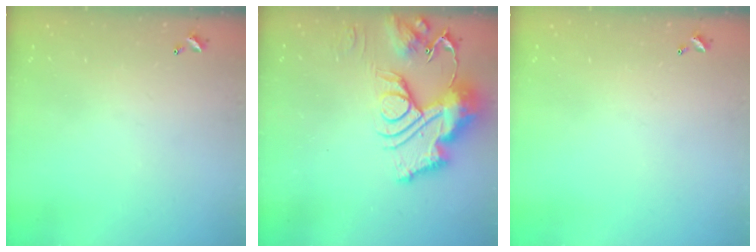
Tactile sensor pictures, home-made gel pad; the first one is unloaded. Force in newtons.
{"total": 17.9, "press": 17.8, "slide": 1.9}
{"total": 0.0}